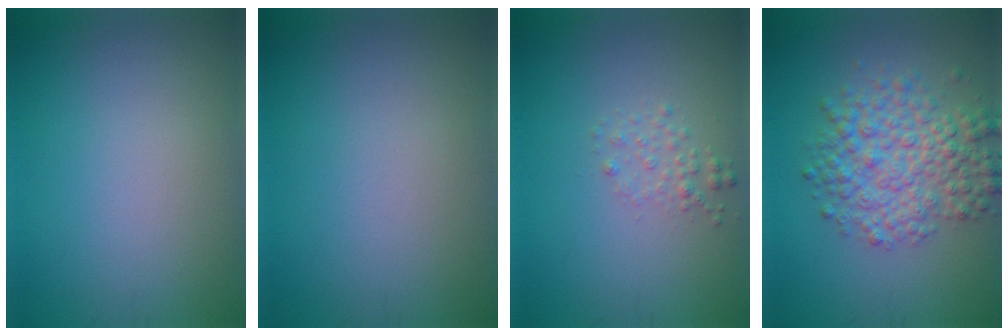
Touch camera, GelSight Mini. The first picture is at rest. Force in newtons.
{"total": 0.0}
{"total": 1.3, "press": 1.3, "slide": 0.1}
{"total": 5.8, "press": 5.8, "slide": 0.1}